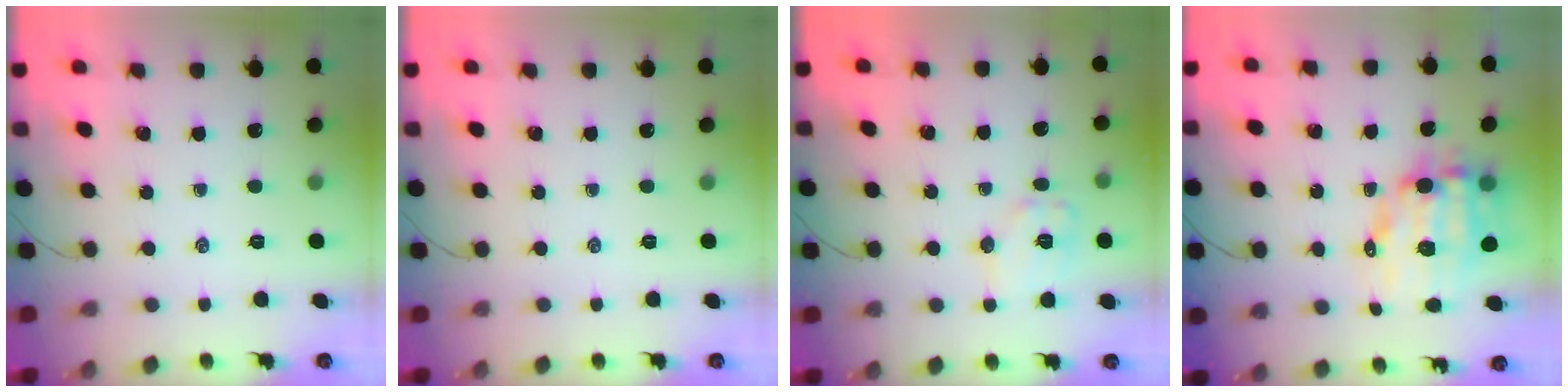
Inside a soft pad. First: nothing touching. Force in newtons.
{"total": 0.0}
{"total": 9.1, "press": 9.1, "slide": 0.4}
{"total": 11.1, "press": 10.8, "slide": 2.6}